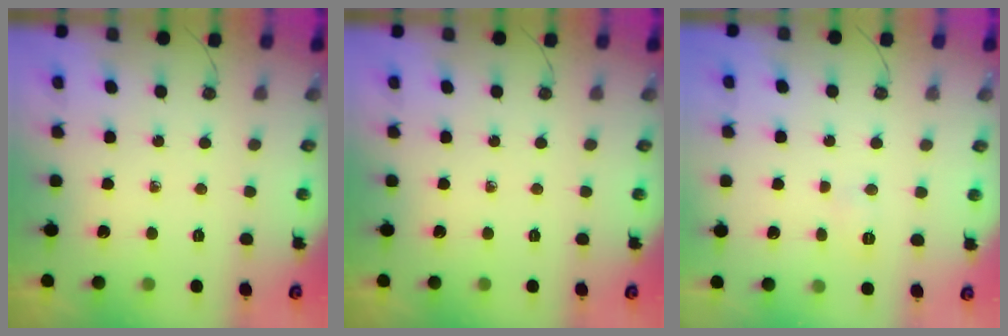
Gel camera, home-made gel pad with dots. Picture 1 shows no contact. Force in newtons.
{"total": 0.0}
{"total": 3.9, "press": 3.8, "slide": 1.0}